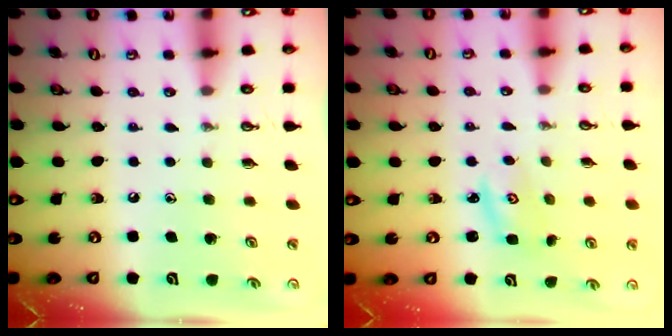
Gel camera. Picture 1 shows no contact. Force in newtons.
{"total": 2.7, "press": 2.7, "slide": 0.4}